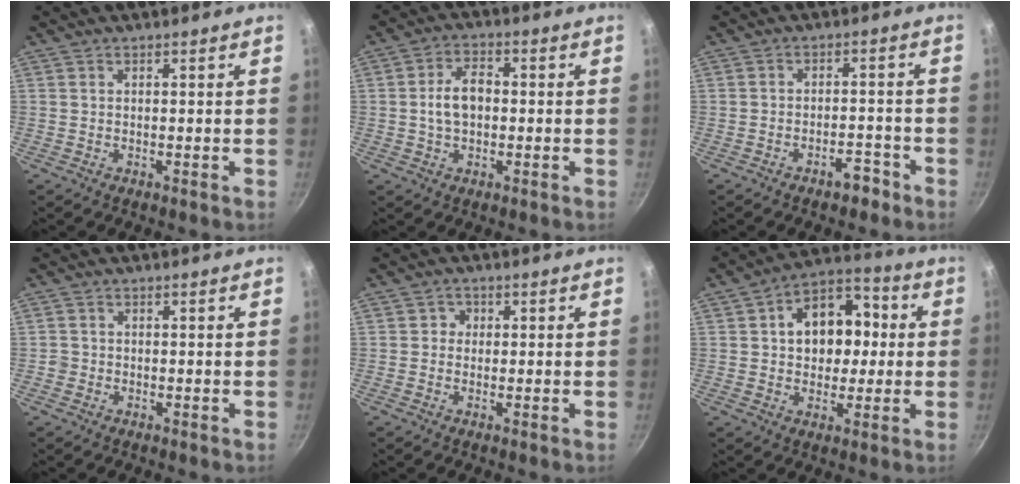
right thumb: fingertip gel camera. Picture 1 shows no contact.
{"total": 6.8, "force": [-0.2, 4.4, 5.2], "torque": [-0.078, 0.019, -0.009]}
{"total": 4.1, "force": [-2.9, 1.8, 2.2], "torque": [-0.014, 0.031, -0.033]}
{"total": 1.3, "force": [-0.5, 1.1, 0.2], "torque": [-0.001, 0.004, -0.008]}
{"total": 1.9, "force": [0.1, 1.9, 0.4], "torque": [0.008, 0.001, -0.005]}
{"total": 14.1, "force": [1.7, 10.6, 9.2], "torque": [-0.093, 0.027, 0.016]}